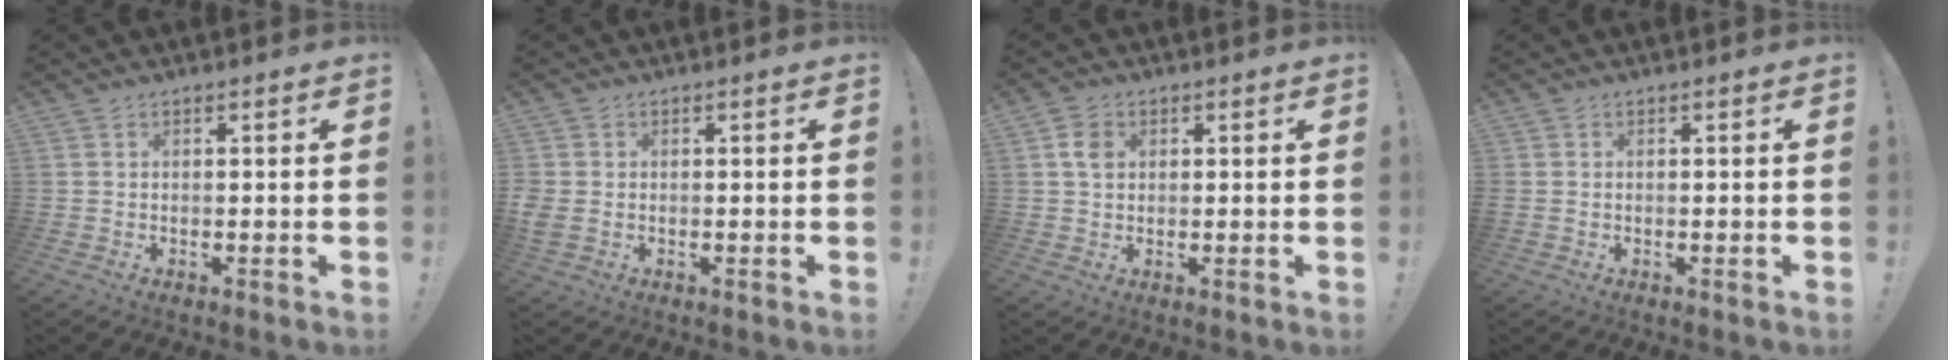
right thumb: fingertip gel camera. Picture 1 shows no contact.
{"total": 3.0, "force": [-0.1, 2.3, 2.0], "torque": [-0.040, -0.006, -0.003]}
{"total": 4.5, "force": [1.2, 3.6, 2.4], "torque": [-0.034, 0.003, 0.022]}
{"total": 0.7, "force": [-0.3, 0.7, 0.3], "torque": [-0.005, 0.003, -0.004]}